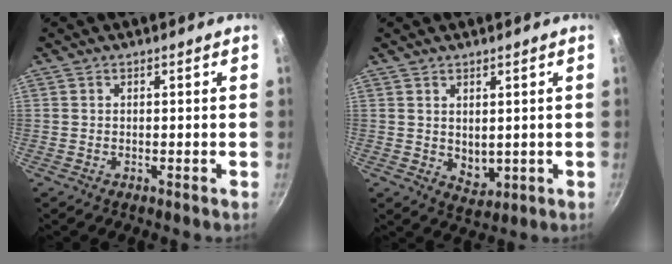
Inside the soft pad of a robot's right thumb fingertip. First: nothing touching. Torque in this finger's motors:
{"motor_torque": [-0.41, 0.38, -0.10, 0.07, -0.02]}